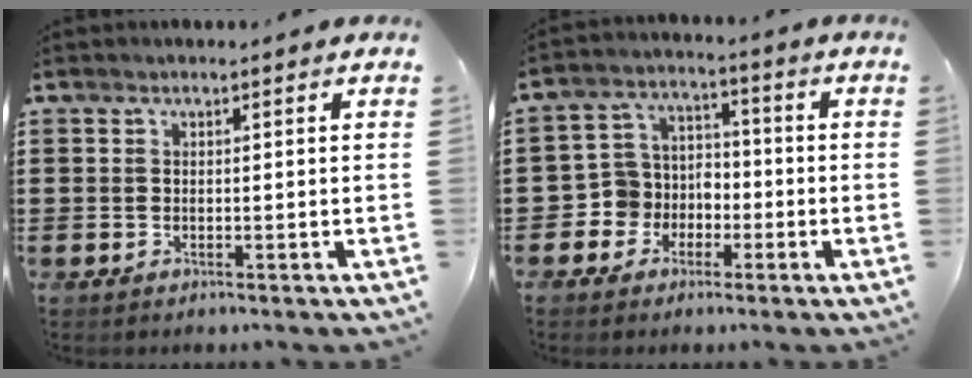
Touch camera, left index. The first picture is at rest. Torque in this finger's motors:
{"motor_torque": [0.74, 0.73, 0.07, 0.02]}